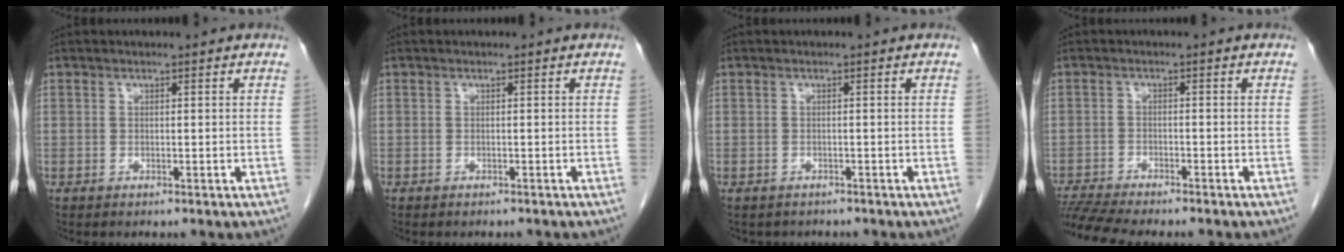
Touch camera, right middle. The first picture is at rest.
{"total": 1.5, "force": [-1.3, 0.5, 0.5], "torque": [-0.016, -0.002, -0.014]}
{"total": 2.3, "force": [-2.0, 1.2, 0.2], "torque": [-0.010, 0.000, -0.028]}
{"total": 9.2, "force": [-8.3, 0.5, 3.8], "torque": [-0.064, -0.006, -0.133]}